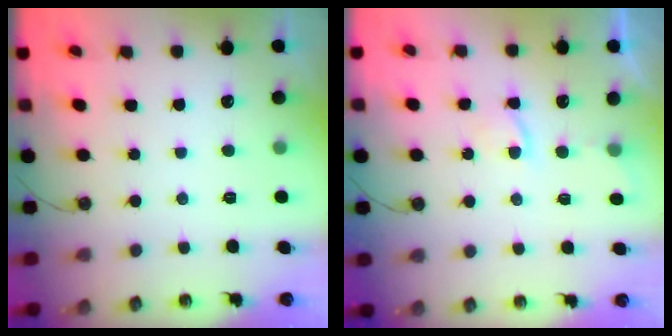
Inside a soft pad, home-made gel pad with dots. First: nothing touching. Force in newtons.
{"total": 2.5, "press": 2.5, "slide": 0.5}